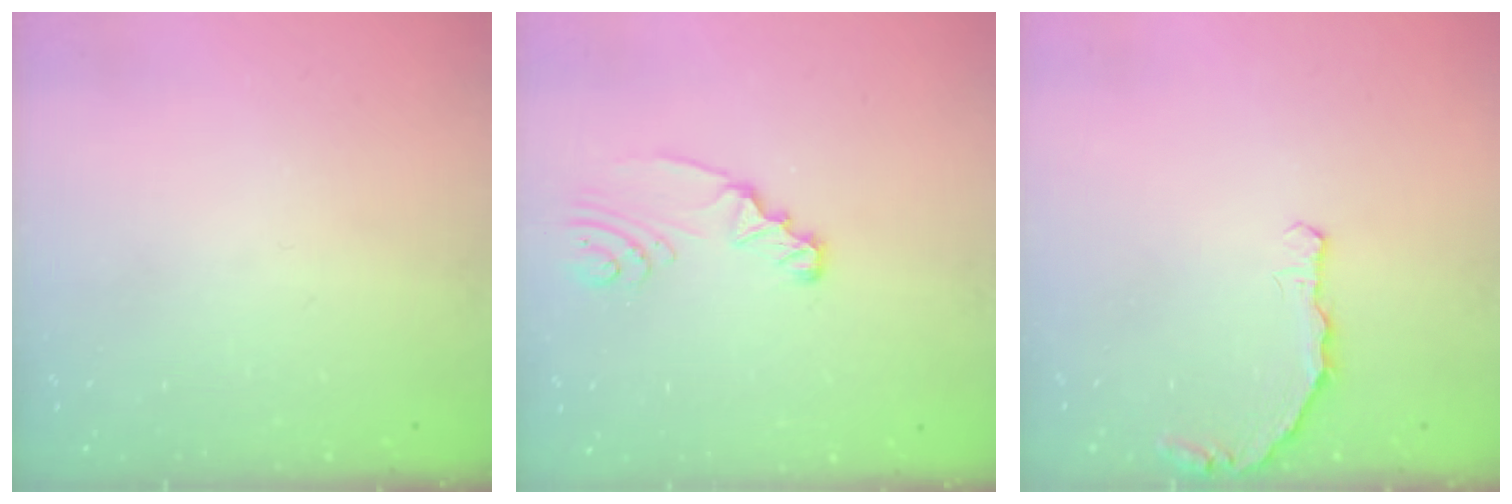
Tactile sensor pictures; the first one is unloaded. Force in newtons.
{"total": 3.0, "press": 3.0, "slide": 0.4}
{"total": 4.8, "press": 3.4, "slide": 3.4}